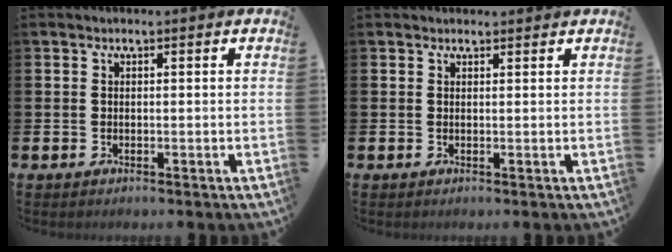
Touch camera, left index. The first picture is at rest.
{"total": 0.8, "force": [0.8, 0.2, 0.1], "torque": [0.009, -0.001, 0.012]}